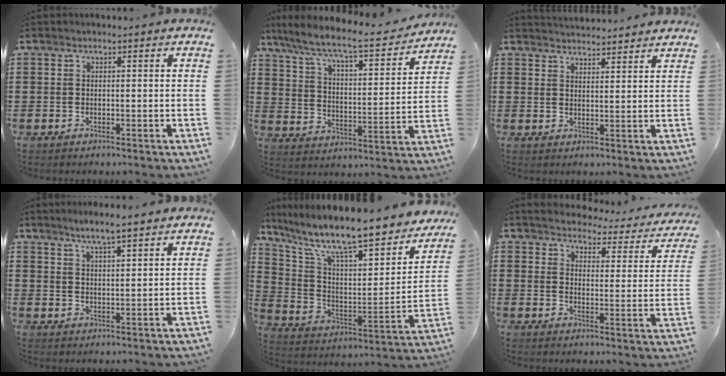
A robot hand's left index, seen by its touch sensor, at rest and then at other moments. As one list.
[{"total": 7.9, "force": [6.8, 0.3, 3.9], "torque": [-0.104, -0.045, 0.108]}, {"total": 2.9, "force": [2.9, -0.1, 0.0], "torque": [-0.007, -0.011, 0.054]}, {"total": 4.1, "force": [3.6, 0.1, 1.9], "torque": [-0.047, -0.005, 0.063]}, {"total": 11.8, "force": [9.8, 1.5, 6.4], "torque": [-0.142, -0.081, 0.157]}, {"total": 3.1, "force": [3.0, 0.1, 0.5], "torque": [-0.030, -0.026, 0.045]}]